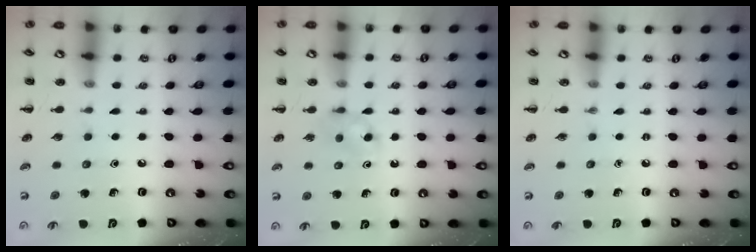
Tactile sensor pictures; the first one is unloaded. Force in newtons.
{"total": 3.9, "press": 3.5, "slide": 1.6}
{"total": 0.0}